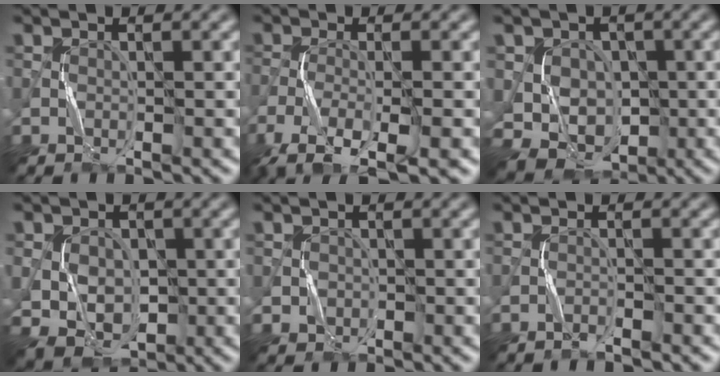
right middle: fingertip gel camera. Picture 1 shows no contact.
{"total": 6.6, "force": [-4.3, 1.5, 4.8], "torque": [-0.093, -0.016, -0.078]}
{"total": 6.4, "force": [-0.6, 5.8, 2.5], "torque": [-0.045, 0.008, -0.026]}
{"total": 5.9, "force": [-0.7, 4.9, 3.3], "torque": [-0.055, 0.002, -0.024]}
{"total": 1.6, "force": [-0.3, 1.5, 0.0], "torque": [0.011, 0.005, -0.006]}
{"total": 0.8, "force": [-0.7, -0.3, 0.1], "torque": [-0.003, 0.004, -0.012]}